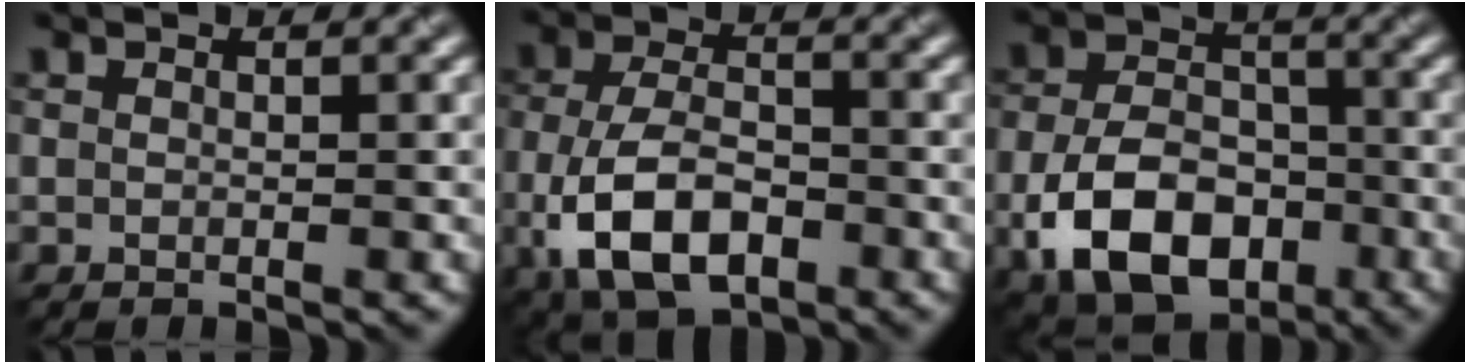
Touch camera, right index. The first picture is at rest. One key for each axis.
{"total": 8.0, "fx": -3.1, "fy": 4.6, "fz": 5.8, "tx": -0.124, "ty": -0.004, "tz": -0.062}
{"total": 10.0, "fx": -4.2, "fy": 6.5, "fz": 6.3, "tx": -0.123, "ty": -0.004, "tz": -0.074}